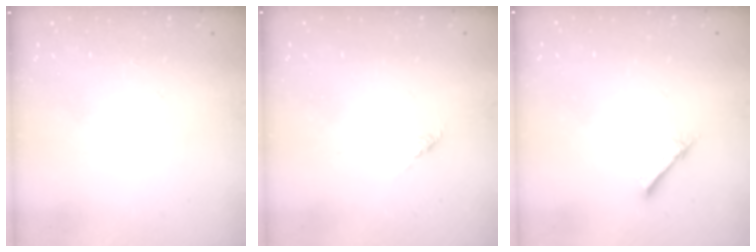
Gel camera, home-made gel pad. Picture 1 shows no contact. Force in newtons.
{"total": 0.0}
{"total": 2.1, "press": 2.1, "slide": 0.2}